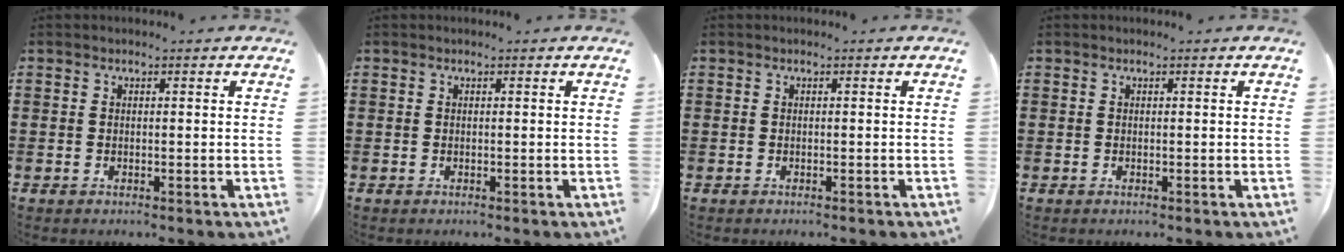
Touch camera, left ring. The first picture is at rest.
{"total": 0.0}
{"total": 0.0}
{"total": 0.0}